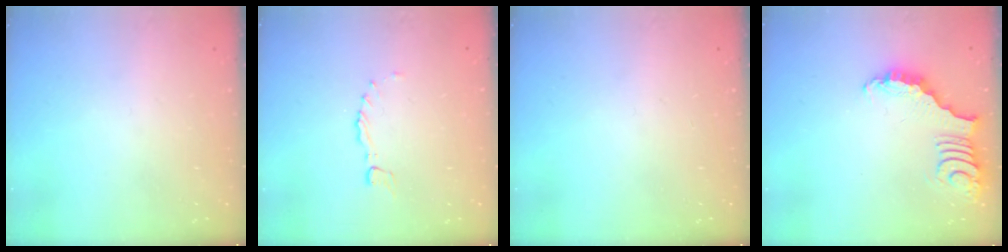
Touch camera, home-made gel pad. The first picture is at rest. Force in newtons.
{"total": 0.0}
{"total": 0.0}
{"total": 3.6, "press": 3.5, "slide": 0.7}